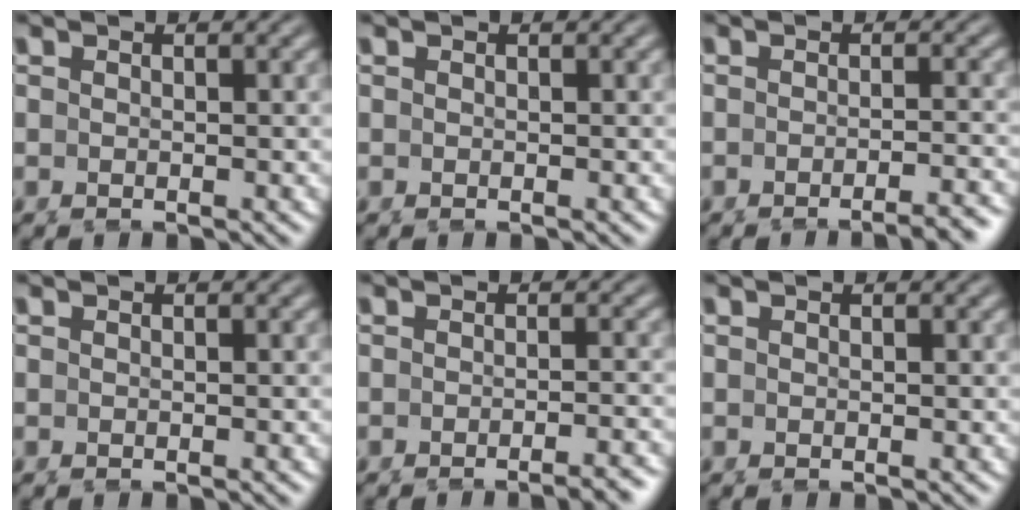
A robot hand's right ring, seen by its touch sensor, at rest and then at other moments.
{"total": 0.0}
{"total": 3.2, "force": [-2.7, 0.0, 1.8], "torque": [-0.012, 0.001, -0.042]}
{"total": 0.0}
{"total": 2.7, "force": [-2.3, -0.1, 1.5], "torque": [-0.009, 0.004, -0.037]}
{"total": 0.0}